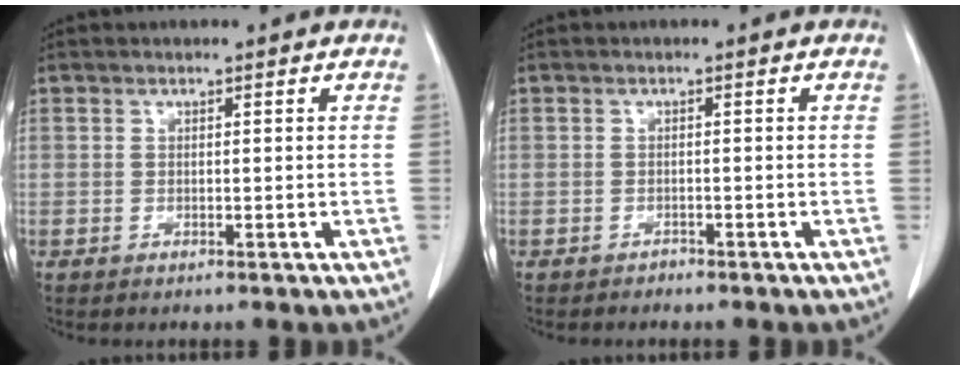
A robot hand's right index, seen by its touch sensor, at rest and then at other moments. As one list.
[{"total": 0.7, "force": [-0.6, 0.3, 0.0], "torque": [-0.003, 0.000, -0.013]}]